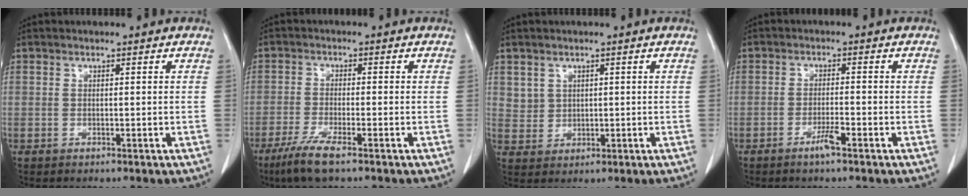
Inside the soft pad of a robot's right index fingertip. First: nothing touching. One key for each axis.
{"total": 5.5, "fx": -3.7, "fy": 0.3, "fz": 4.1, "tx": -0.088, "ty": -0.015, "tz": -0.072}
{"total": 2.9, "fx": 1.3, "fy": 2.6, "fz": 0.3, "tx": 0.003, "ty": 0.002, "tz": 0.028}
{"total": 2.7, "fx": -1.8, "fy": -0.1, "fz": 2.1, "tx": -0.040, "ty": -0.003, "tz": -0.033}